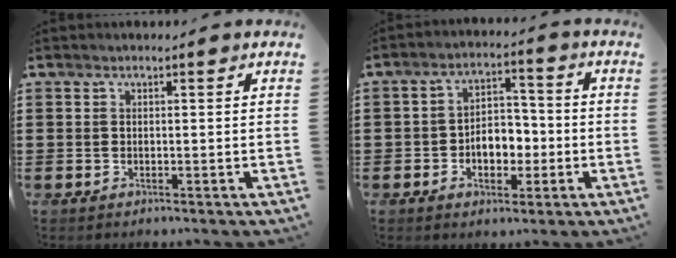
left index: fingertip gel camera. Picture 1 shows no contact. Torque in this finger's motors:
{"motor_torque": [0.39, 0.21, 0.41, 0.10]}